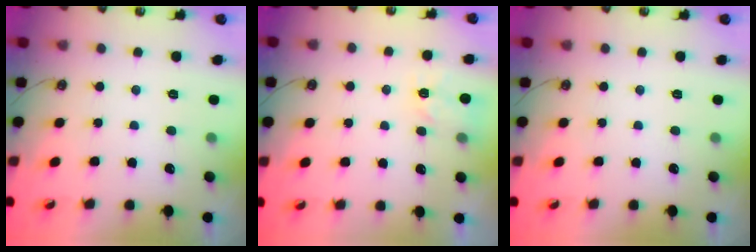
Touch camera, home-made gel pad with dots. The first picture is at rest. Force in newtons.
{"total": 2.9, "press": 2.8, "slide": 0.4}
{"total": 0.0}